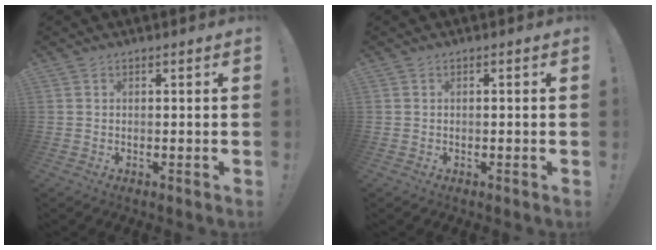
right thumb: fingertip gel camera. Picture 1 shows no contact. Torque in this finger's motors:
{"motor_torque": [0.11, -0.02, 0.11, -0.03, 0.00]}